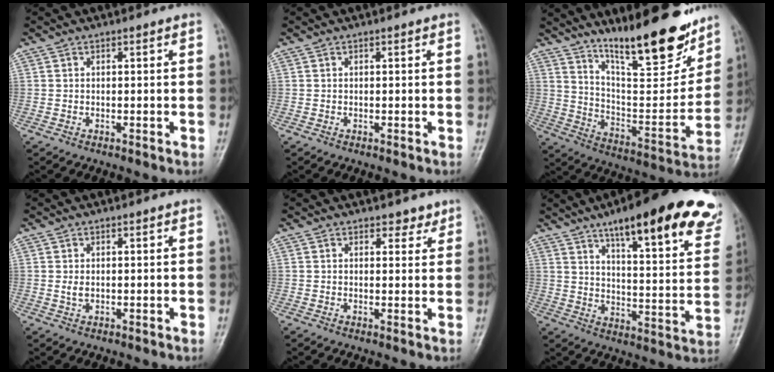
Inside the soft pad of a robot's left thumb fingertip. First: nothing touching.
{"total": 0.0}
{"total": 21.4, "force": [15.6, 5.3, 13.5], "torque": [-0.162, -0.095, 0.259]}
{"total": 1.4, "force": [0.4, 0.8, 1.1], "torque": [-0.018, -0.004, 0.010]}
{"total": 2.6, "force": [2.0, 1.4, 0.7], "torque": [0.012, -0.011, 0.024]}
{"total": 27.1, "force": [18.2, 6.5, 19.0], "torque": [-0.224, -0.061, 0.243]}